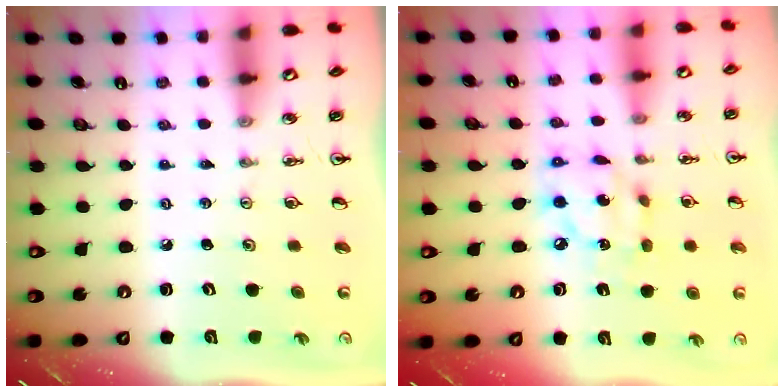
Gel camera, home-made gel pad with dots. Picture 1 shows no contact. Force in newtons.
{"total": 11.8, "press": 11.7, "slide": 1.2}